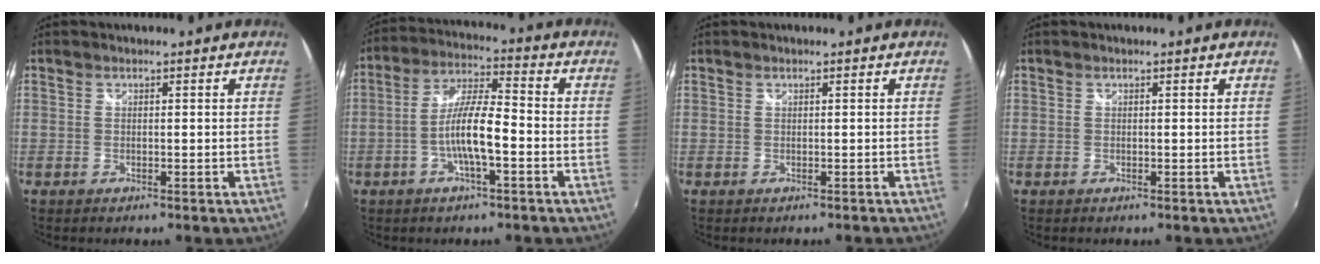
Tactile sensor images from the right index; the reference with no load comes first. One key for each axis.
{"total": 9.0, "fx": -3.1, "fy": 1.6, "fz": 8.3, "tx": -0.170, "ty": 0.006, "tz": -0.057}
{"total": 0.0}
{"total": 0.0}